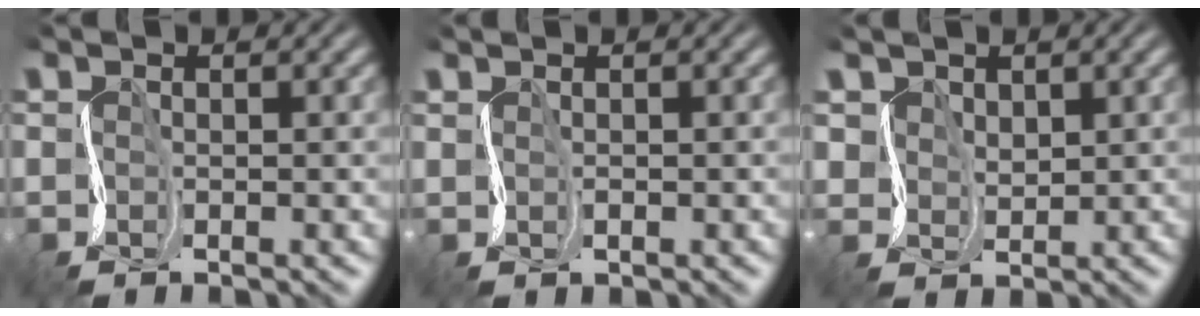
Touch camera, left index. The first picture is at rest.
{"total": 0.7, "force": [0.4, -0.1, -0.5], "torque": [0.007, 0.003, 0.009]}
{"total": 2.7, "force": [2.1, 1.6, 0.1], "torque": [-0.010, 0.003, 0.042]}